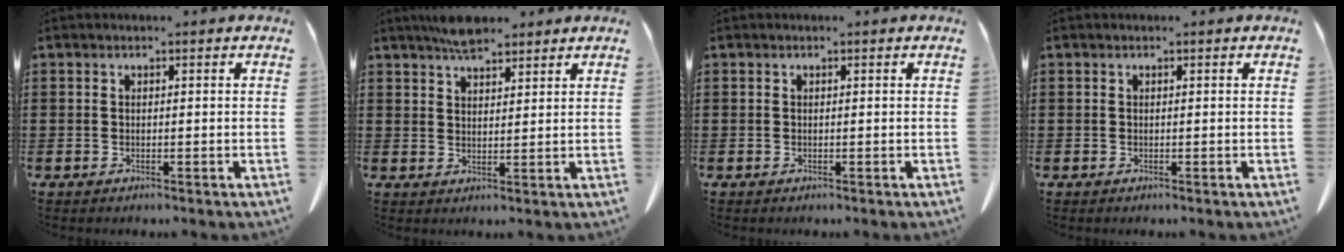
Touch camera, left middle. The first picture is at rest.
{"total": 4.7, "force": [4.0, 1.4, 2.1], "torque": [-0.049, -0.001, 0.074]}
{"total": 0.0}
{"total": 0.0}